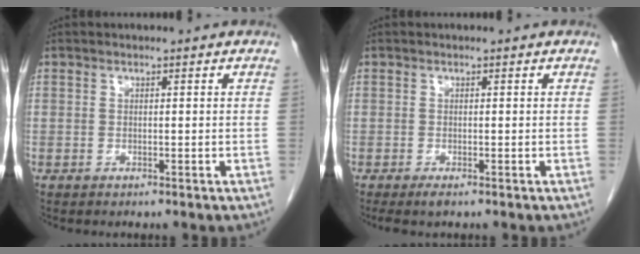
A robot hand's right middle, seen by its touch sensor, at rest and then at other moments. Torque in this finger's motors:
{"motor_torque": [0.49, -0.38, 0.11, 0.03]}